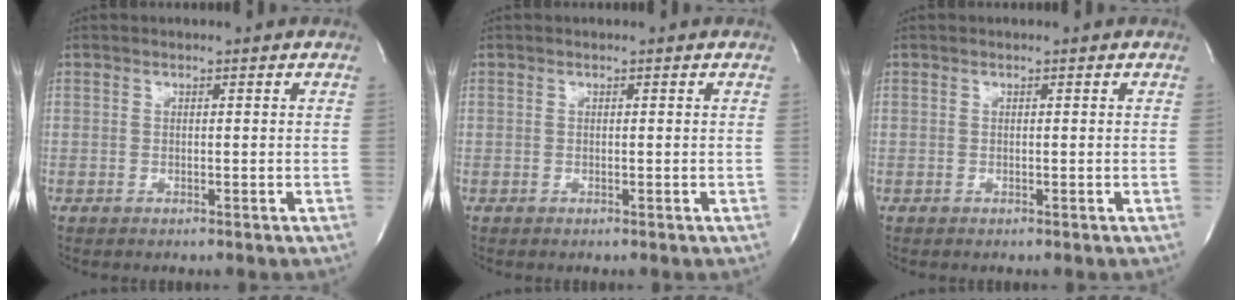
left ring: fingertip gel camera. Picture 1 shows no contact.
{"total": 0.0}
{"total": 0.0}